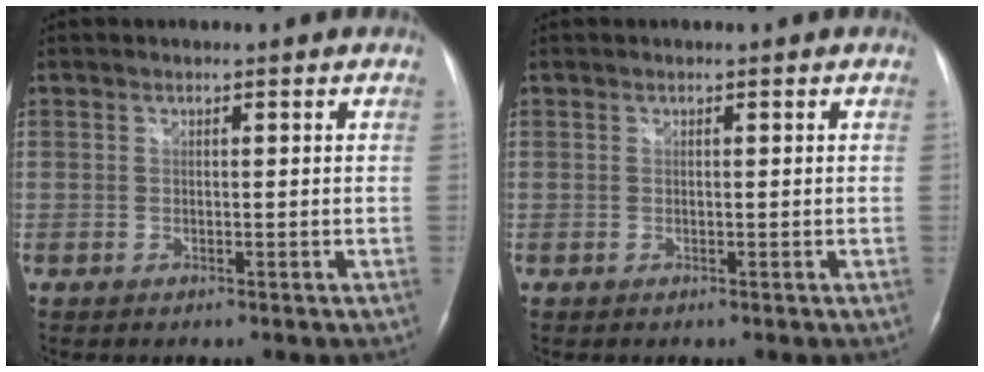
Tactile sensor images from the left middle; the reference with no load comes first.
{"total": 0.0}